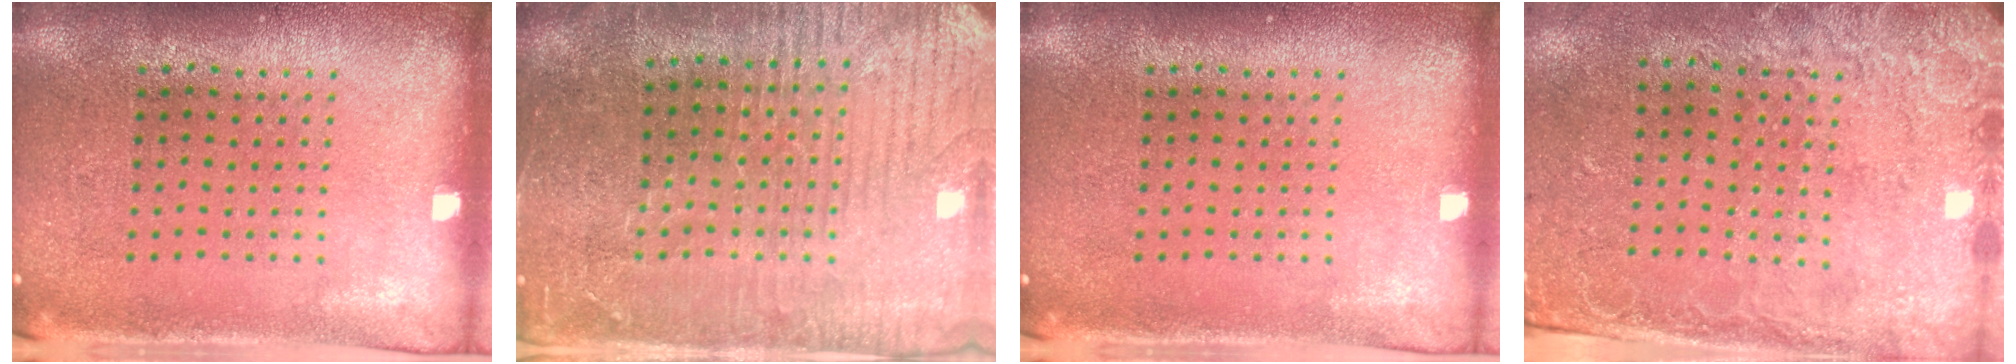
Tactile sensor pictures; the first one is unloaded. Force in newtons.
{"total": 4.3, "press": 4.1, "slide": 1.5}
{"total": 0.0}
{"total": 2.5, "press": 1.9, "slide": 1.6}